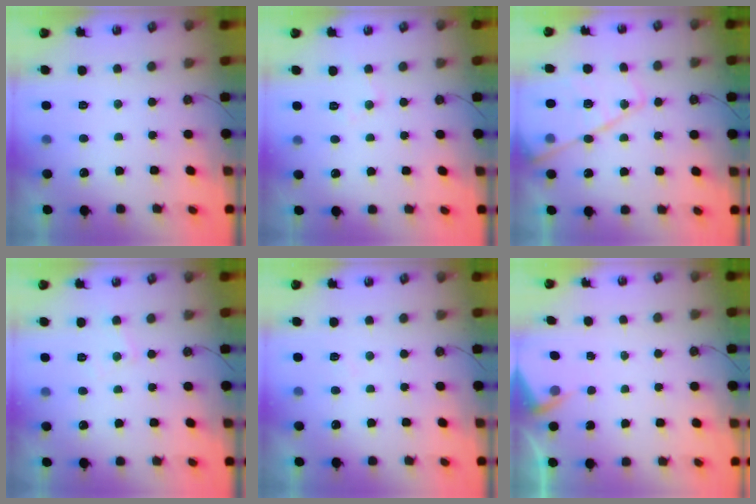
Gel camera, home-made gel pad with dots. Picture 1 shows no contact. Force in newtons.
{"total": 6.4, "press": 6.3, "slide": 1.0}
{"total": 16.9, "press": 16.8, "slide": 1.6}
{"total": 5.7, "press": 5.7, "slide": 0.8}
{"total": 3.8, "press": 3.8, "slide": 0.6}
{"total": 3.0, "press": 3.0, "slide": 0.5}